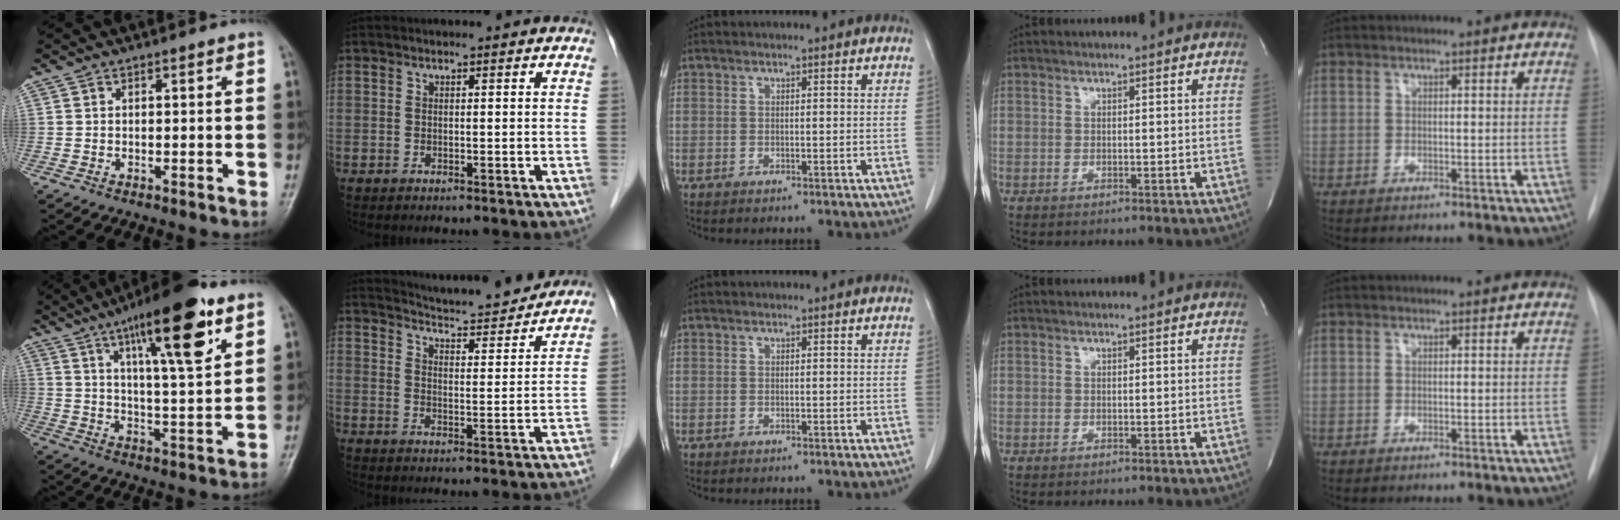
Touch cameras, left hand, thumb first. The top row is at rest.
{"thumb": {"total": 18.6, "force": [9.9, 4.1, 15.2], "torque": [-0.220, -0.037, 0.156]}, "index": {"total": 12.7, "force": [12.2, 0.2, 3.5], "torque": [-0.060, -0.003, 0.171]}}